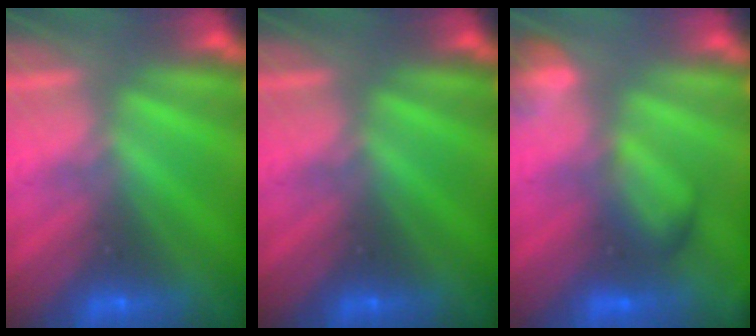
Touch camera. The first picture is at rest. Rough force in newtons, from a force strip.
{"total": 0.0}
{"total": 2.6}